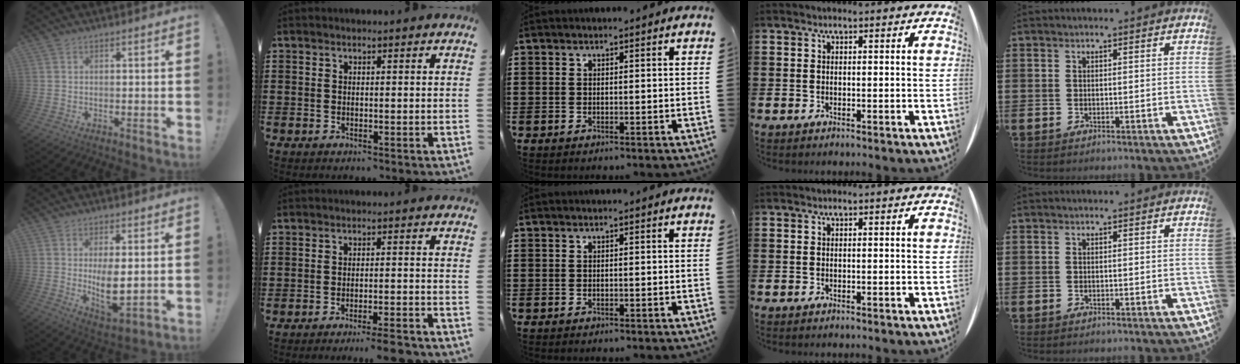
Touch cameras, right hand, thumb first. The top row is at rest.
{"thumb": {"total": 9.4, "force": [1.2, 4.1, 8.4], "torque": [-0.132, -0.027, 0.023]}, "index": {"total": 3.9, "force": [-3.4, -0.5, 1.8], "torque": [-0.030, -0.010, -0.065]}}